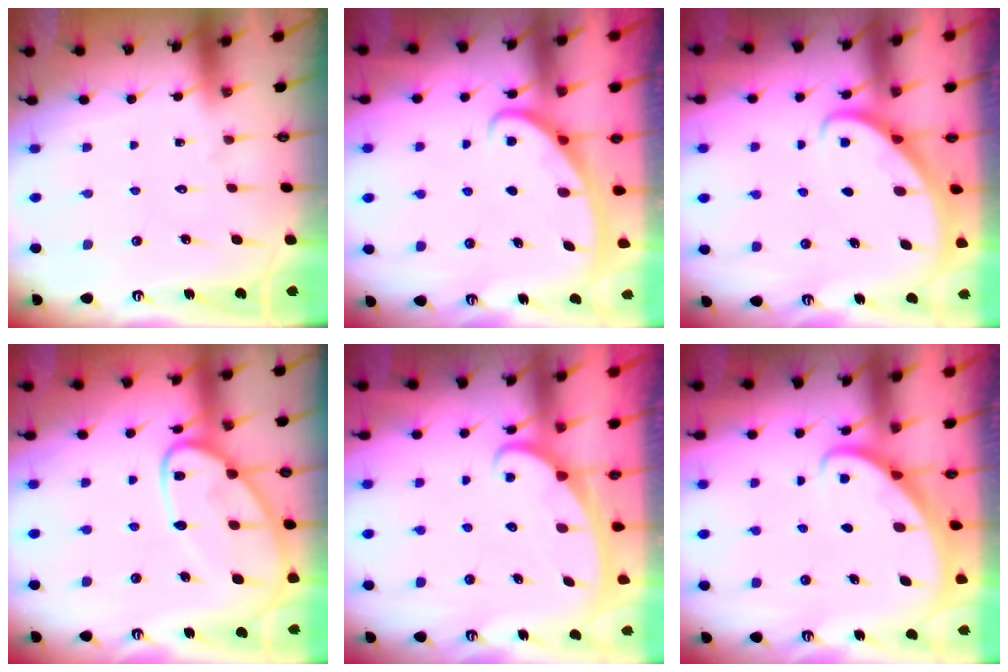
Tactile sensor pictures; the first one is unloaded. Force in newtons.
{"total": 2.8, "press": 2.8, "slide": 0.4}
{"total": 2.7, "press": 2.7, "slide": 0.2}
{"total": 15.4, "press": 15.4, "slide": 1.3}
{"total": 2.3, "press": 2.3, "slide": 0.3}
{"total": 2.4, "press": 2.3, "slide": 0.3}